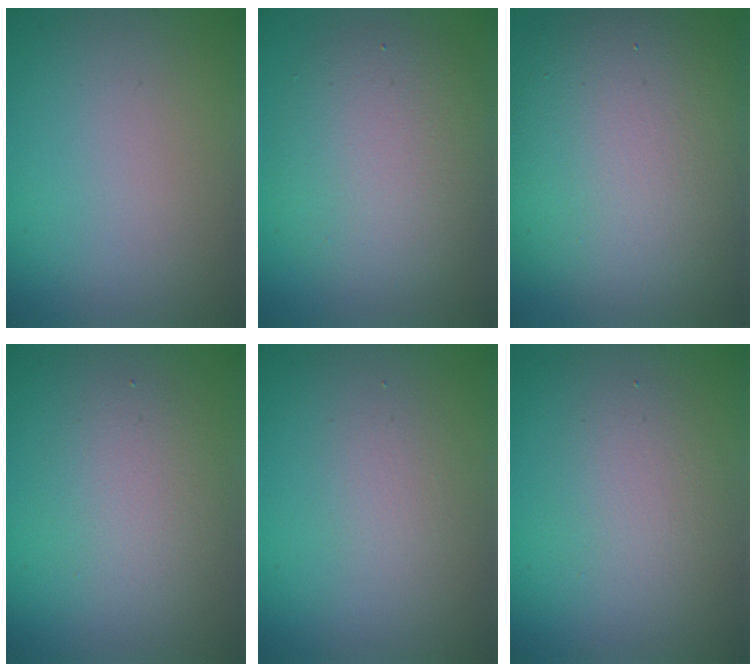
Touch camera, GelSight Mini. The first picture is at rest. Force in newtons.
{"total": 5.6, "press": 5.6, "slide": 0.5}
{"total": 13.5, "press": 13.4, "slide": 0.5}
{"total": 2.9, "press": 2.9, "slide": 0.2}
{"total": 1.5, "press": 1.5, "slide": 0.1}
{"total": 2.4, "press": 2.4, "slide": 0.1}